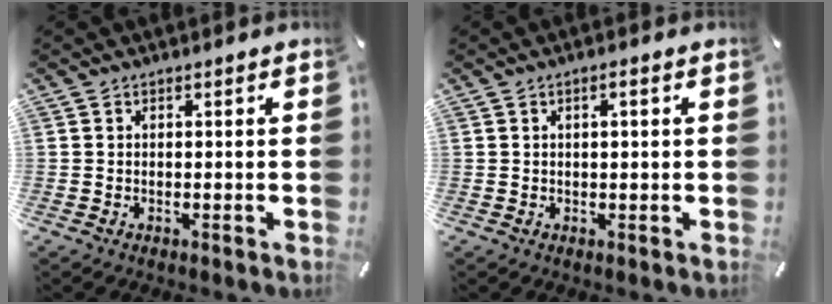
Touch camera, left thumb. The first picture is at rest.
{"total": 1.5, "force": [0.4, 0.4, 1.4], "torque": [-0.027, 0.003, 0.004]}